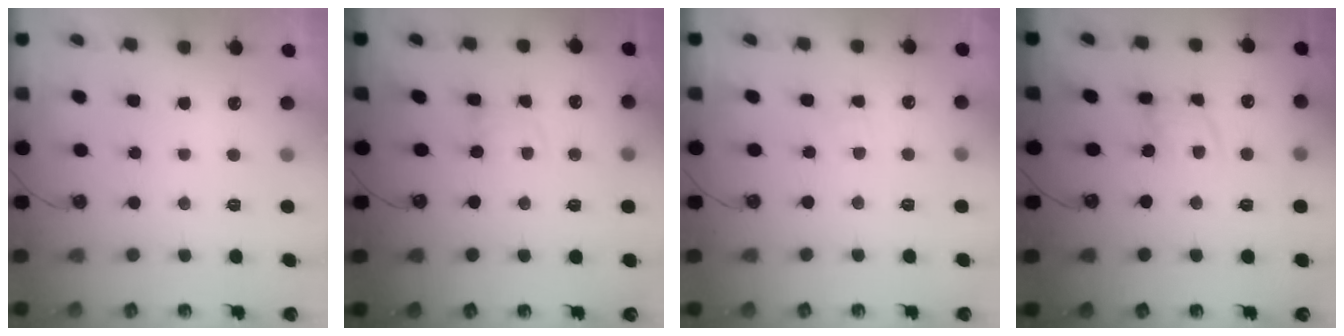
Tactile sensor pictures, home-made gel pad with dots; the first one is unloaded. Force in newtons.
{"total": 1.2, "press": 1.2, "slide": 0.1}
{"total": 3.0, "press": 2.9, "slide": 0.5}
{"total": 10.5, "press": 10.5, "slide": 0.8}